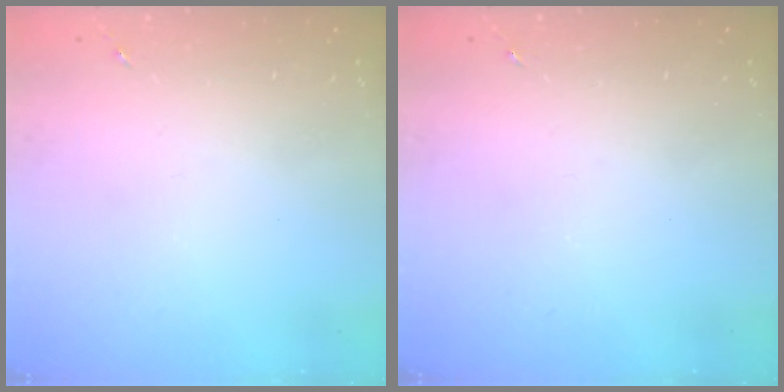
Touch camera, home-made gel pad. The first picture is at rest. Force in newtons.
{"total": 0.0}